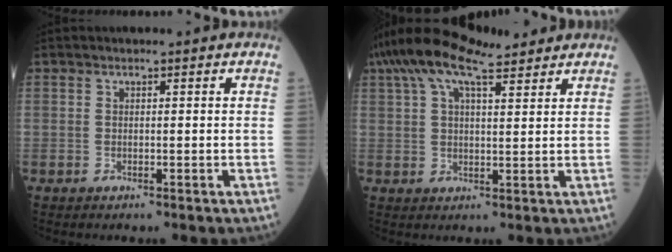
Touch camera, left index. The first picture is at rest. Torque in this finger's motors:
{"motor_torque": [1.04, -1.10, 0.48, 0.21]}